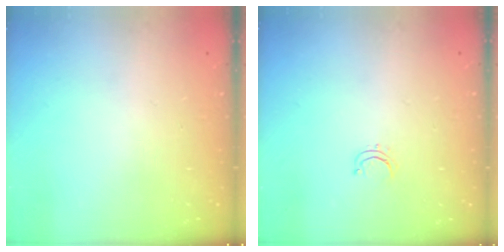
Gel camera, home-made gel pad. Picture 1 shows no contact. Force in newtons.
{"total": 2.8, "press": 2.8, "slide": 0.2}